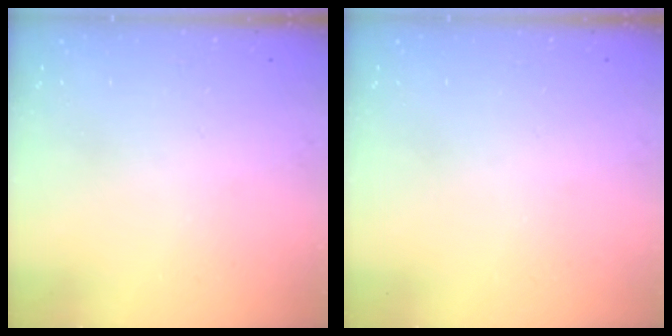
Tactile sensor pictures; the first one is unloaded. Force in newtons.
{"total": 0.0}